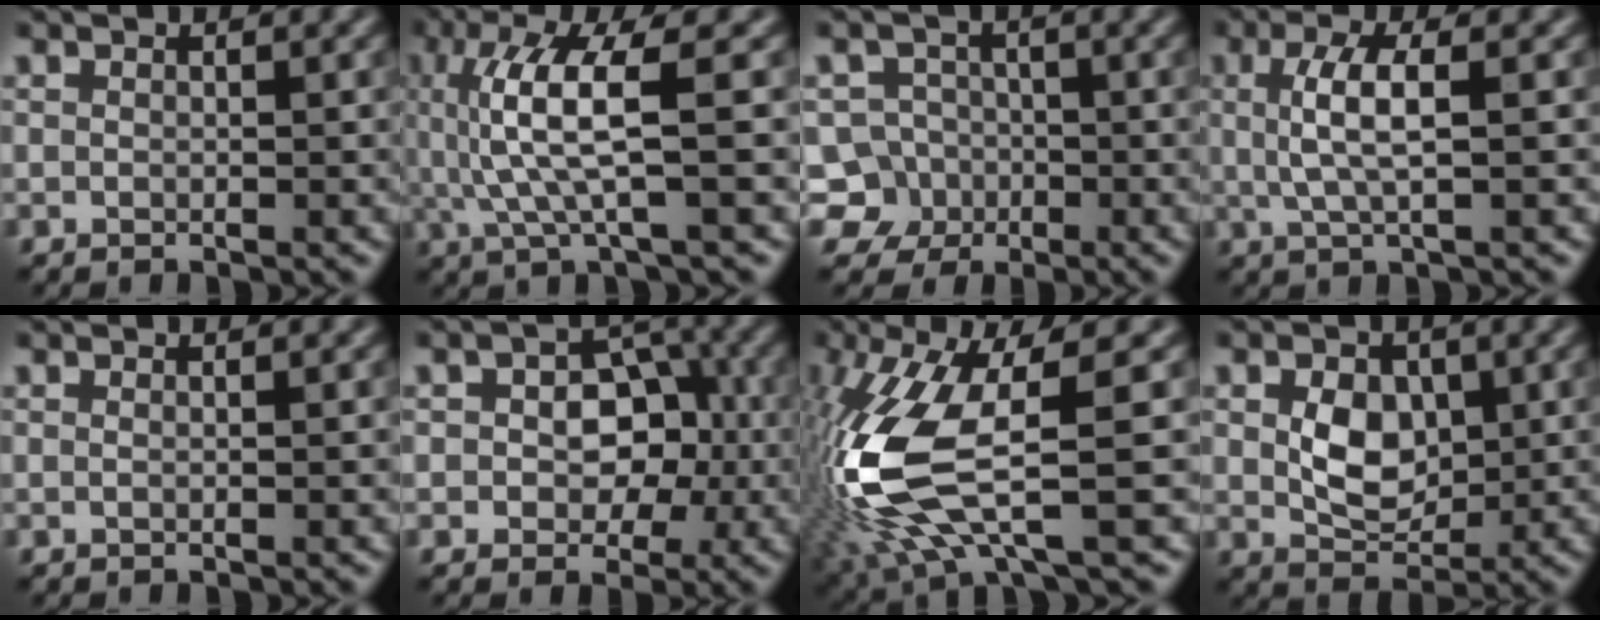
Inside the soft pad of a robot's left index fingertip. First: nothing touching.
{"total": 6.5, "force": [0.8, 1.4, 6.3], "torque": [-0.140, -0.001, 0.023]}
{"total": 5.9, "force": [-2.8, 5.2, 0.9], "torque": [0.007, -0.001, -0.067]}
{"total": 3.8, "force": [0.5, 0.9, 3.6], "torque": [-0.078, 0.001, 0.009]}
{"total": 0.5, "force": [0.2, 0.2, 0.4], "torque": [-0.004, -0.002, -0.005]}
{"total": 4.9, "force": [-0.3, 3.6, 3.4], "torque": [-0.031, -0.002, -0.010]}
{"total": 11.6, "force": [-1.4, 3.5, 11.0], "torque": [-0.253, -0.016, -0.021]}
{"total": 4.2, "force": [0.6, 3.0, 2.9], "torque": [-0.055, -0.004, 0.009]}